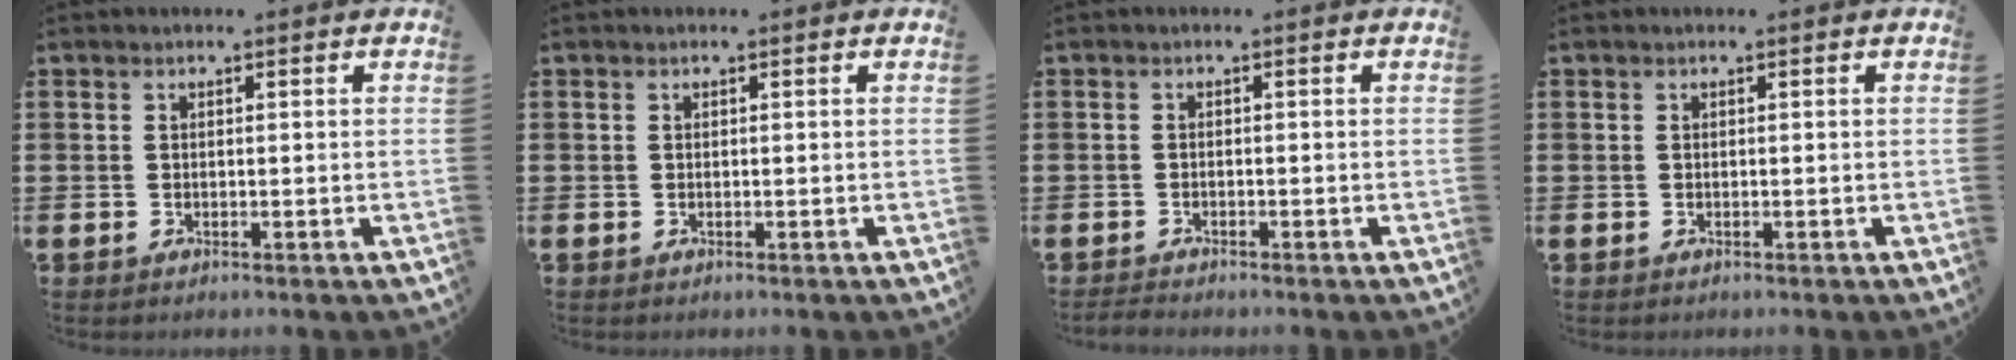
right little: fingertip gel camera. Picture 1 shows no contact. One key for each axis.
{"total": 0.0}
{"total": 0.9, "fx": -0.8, "fy": 0.1, "fz": 0.2, "tx": -0.006, "ty": 0.000, "tz": -0.017}
{"total": 0.0}